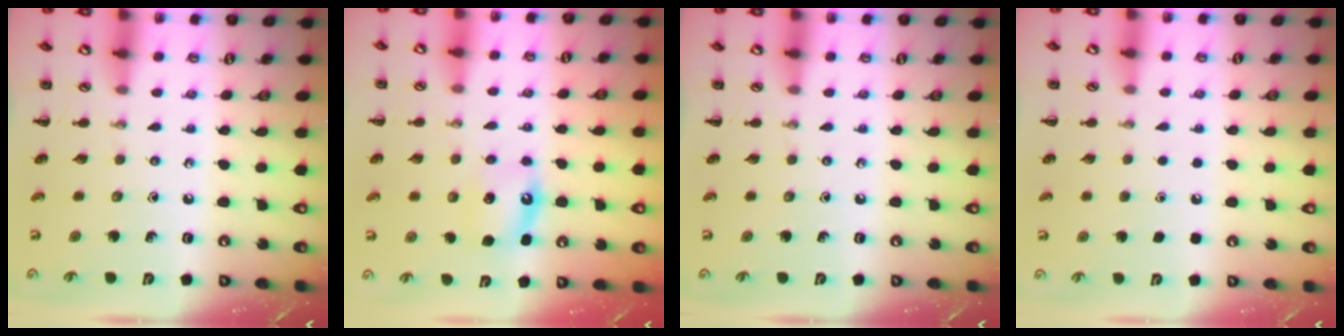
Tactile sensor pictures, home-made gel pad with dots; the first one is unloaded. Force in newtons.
{"total": 5.4, "press": 5.0, "slide": 1.9}
{"total": 0.0}
{"total": 1.7, "press": 1.7, "slide": 0.1}